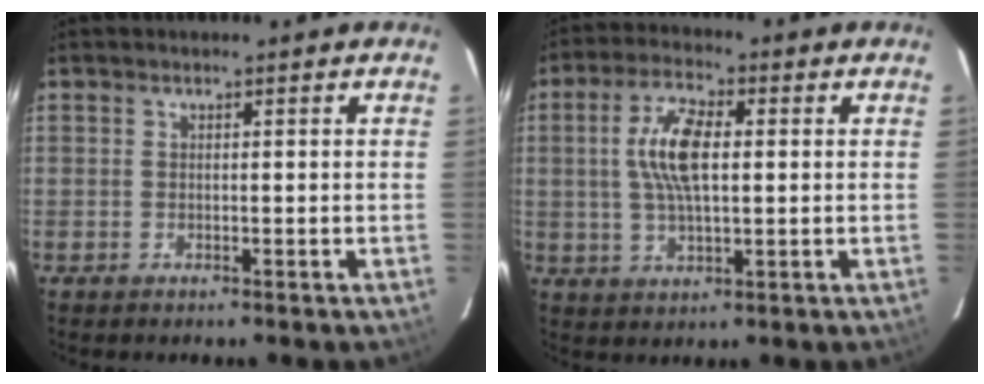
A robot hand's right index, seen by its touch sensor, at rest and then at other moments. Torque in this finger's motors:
{"motor_torque": [0.42, -0.01, 0.64, 0.17]}